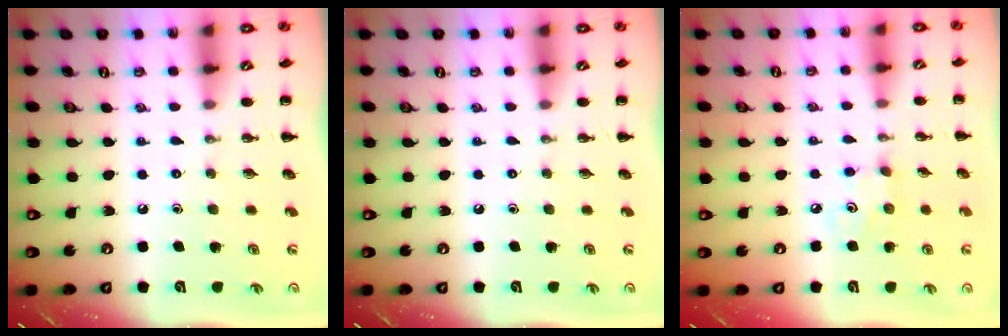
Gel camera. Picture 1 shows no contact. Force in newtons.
{"total": 0.0}
{"total": 3.0, "press": 2.8, "slide": 0.9}